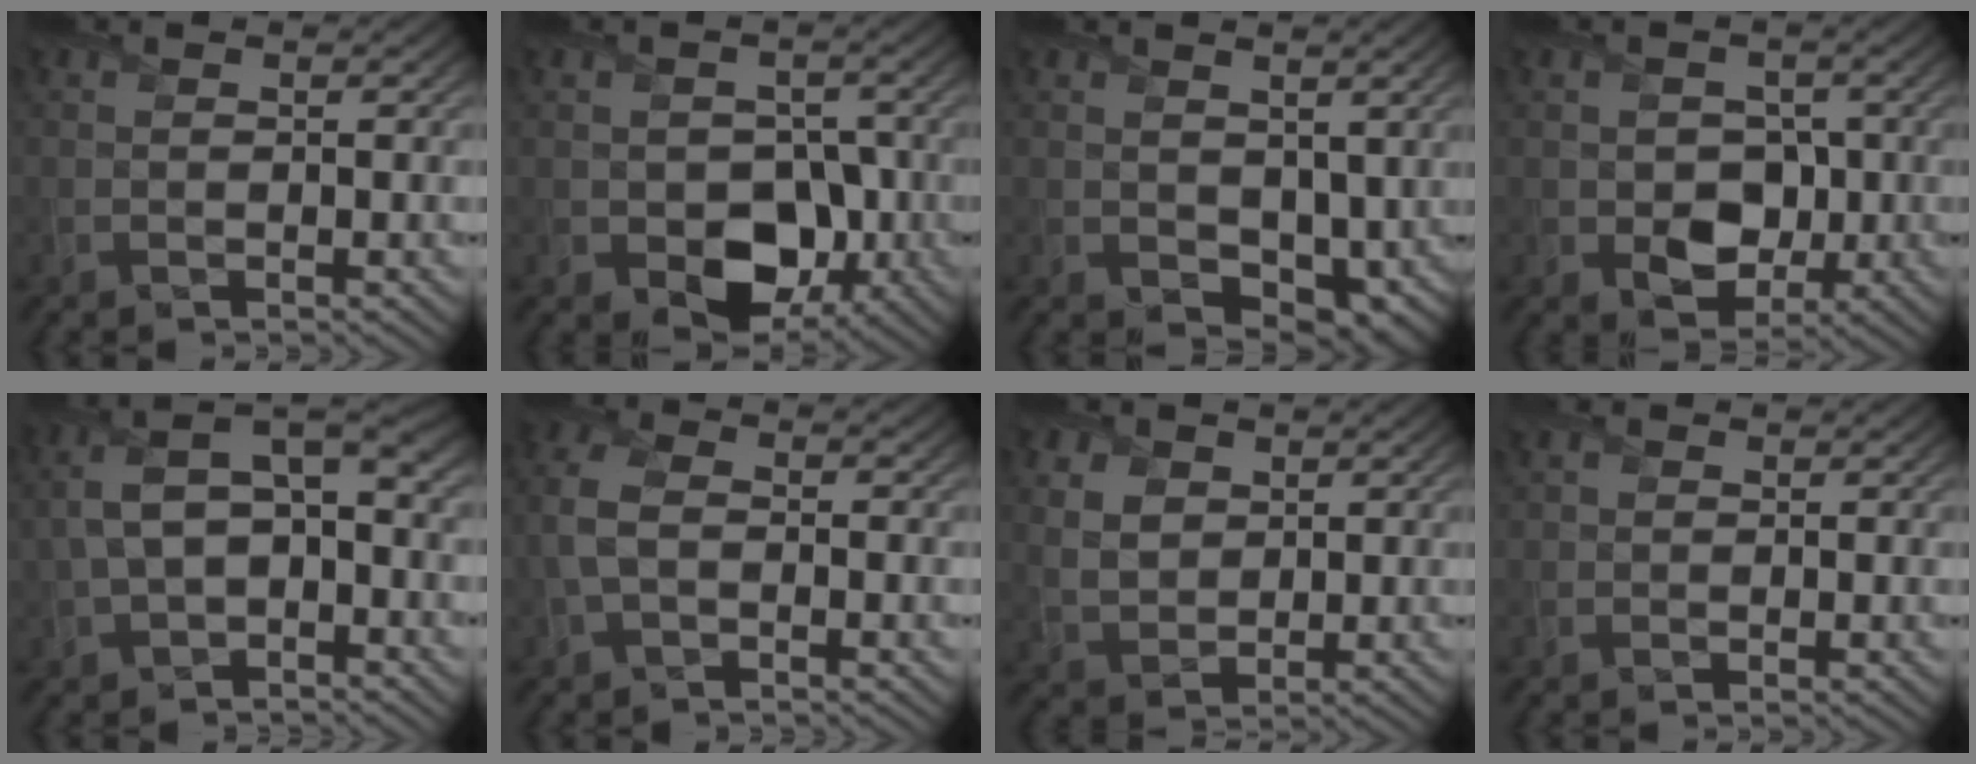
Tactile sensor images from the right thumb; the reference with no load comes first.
{"total": 7.0, "force": [-2.2, 5.1, 4.3], "torque": [-0.075, -0.022, -0.029]}
{"total": 5.6, "force": [0.4, 3.9, 3.9], "torque": [-0.078, -0.024, 0.018]}
{"total": 5.1, "force": [-0.8, 4.1, 2.9], "torque": [-0.058, -0.011, -0.016]}
{"total": 8.9, "force": [0.5, 5.1, 7.3], "torque": [-0.169, 0.007, 0.008]}
{"total": 4.9, "force": [-0.4, 3.1, 3.8], "torque": [-0.109, 0.007, -0.016]}
{"total": 5.0, "force": [1.9, 3.7, 2.7], "torque": [-0.082, 0.001, 0.031]}
{"total": 1.4, "force": [0.7, 1.1, 0.4], "torque": [-0.010, 0.004, 0.012]}